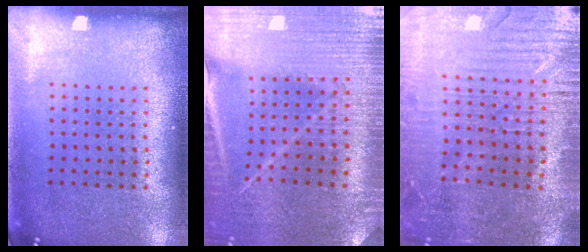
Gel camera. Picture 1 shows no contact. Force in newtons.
{"total": 3.0, "press": 3.0, "slide": 0.2}
{"total": 3.1, "press": 3.1, "slide": 0.6}